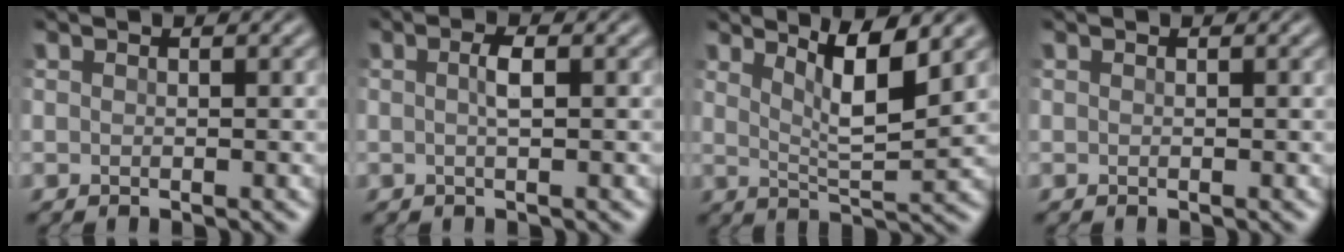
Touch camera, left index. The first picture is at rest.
{"total": 1.4, "force": [-0.1, 0.3, 1.4], "torque": [-0.029, 0.003, -0.003]}
{"total": 4.9, "force": [2.5, 1.0, 4.0], "torque": [-0.066, -0.008, 0.046]}
{"total": 0.0}